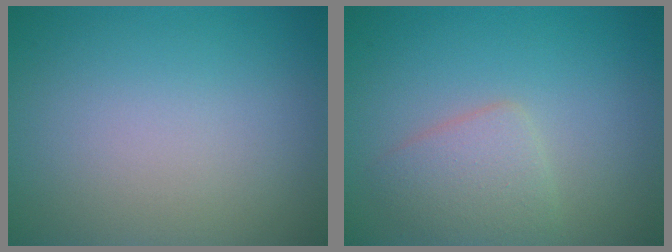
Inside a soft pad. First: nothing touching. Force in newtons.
{"total": 2.6, "press": 2.6, "slide": 0.2}